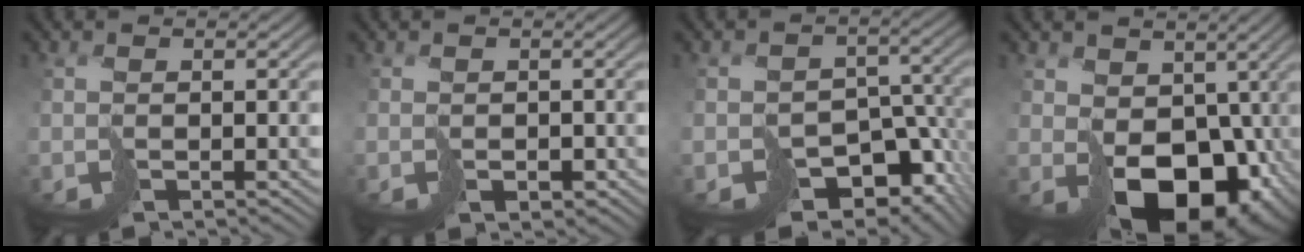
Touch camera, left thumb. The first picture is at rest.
{"total": 1.9, "force": [-0.3, 1.6, 1.0], "torque": [-0.024, -0.012, -0.007]}
{"total": 12.7, "force": [-7.6, 8.4, 5.8], "torque": [-0.089, -0.024, -0.088]}
{"total": 15.0, "force": [-1.5, 10.2, 10.9], "torque": [-0.178, -0.046, -0.009]}